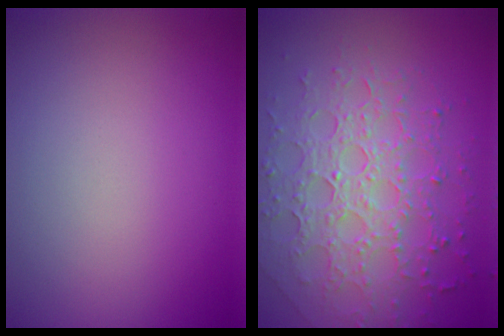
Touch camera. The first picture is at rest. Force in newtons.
{"total": 7.5, "press": 5.4, "slide": 5.2}